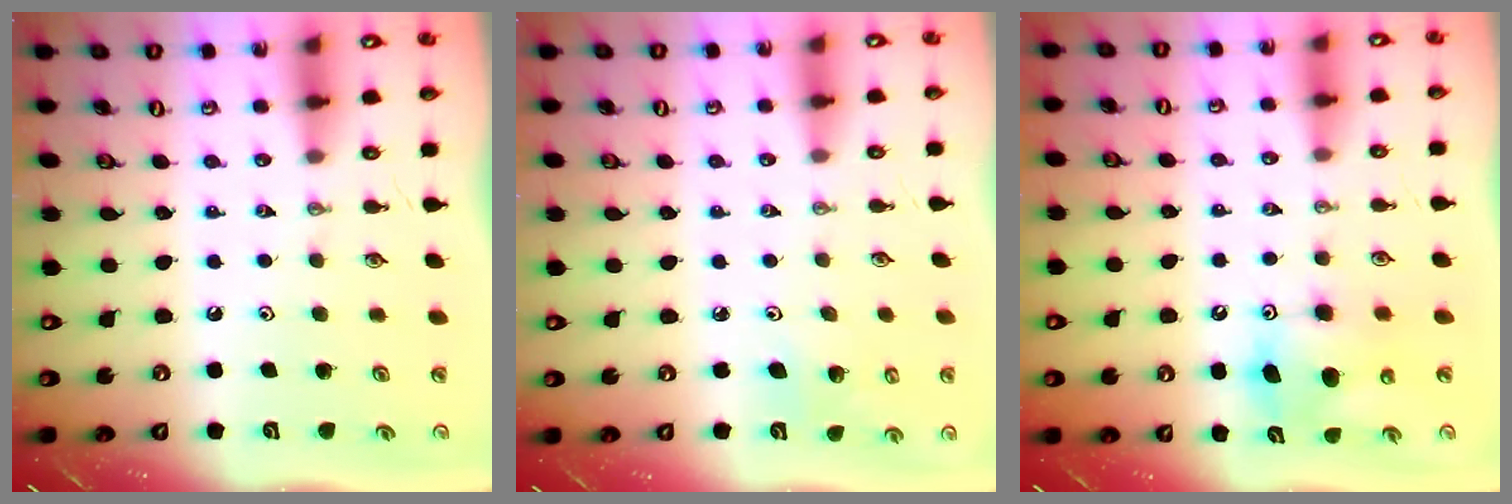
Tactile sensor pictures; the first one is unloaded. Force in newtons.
{"total": 6.1, "press": 5.9, "slide": 1.5}
{"total": 8.4, "press": 8.4, "slide": 0.3}